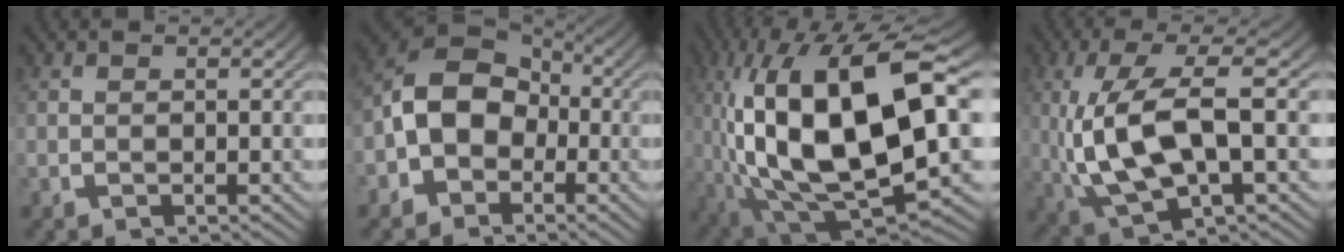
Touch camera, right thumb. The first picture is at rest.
{"total": 8.8, "force": [-0.8, 6.9, 5.4], "torque": [-0.121, -0.024, -0.006]}
{"total": 21.7, "force": [-0.9, 12.3, 17.9], "torque": [-0.367, -0.055, 0.017]}
{"total": 10.6, "force": [-0.7, 5.6, 9.0], "torque": [-0.216, -0.023, 0.005]}